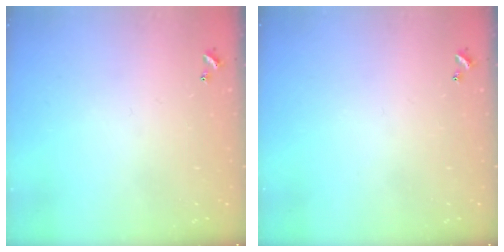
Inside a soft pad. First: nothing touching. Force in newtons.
{"total": 0.0}